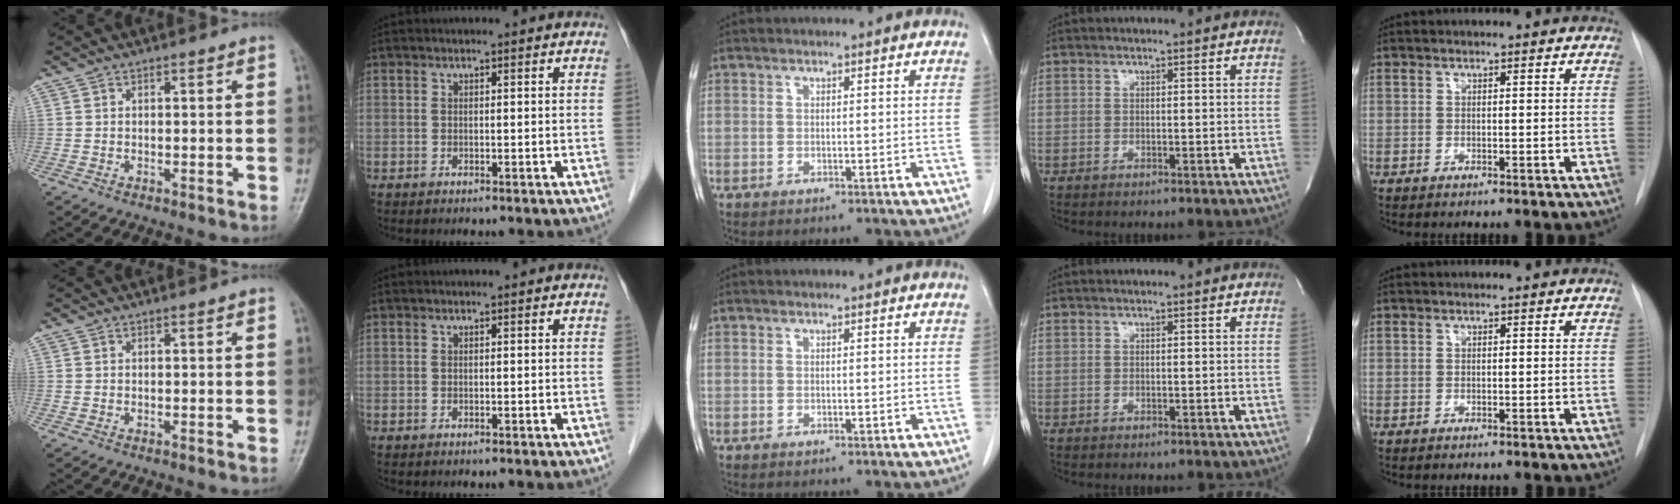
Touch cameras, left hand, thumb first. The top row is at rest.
{}